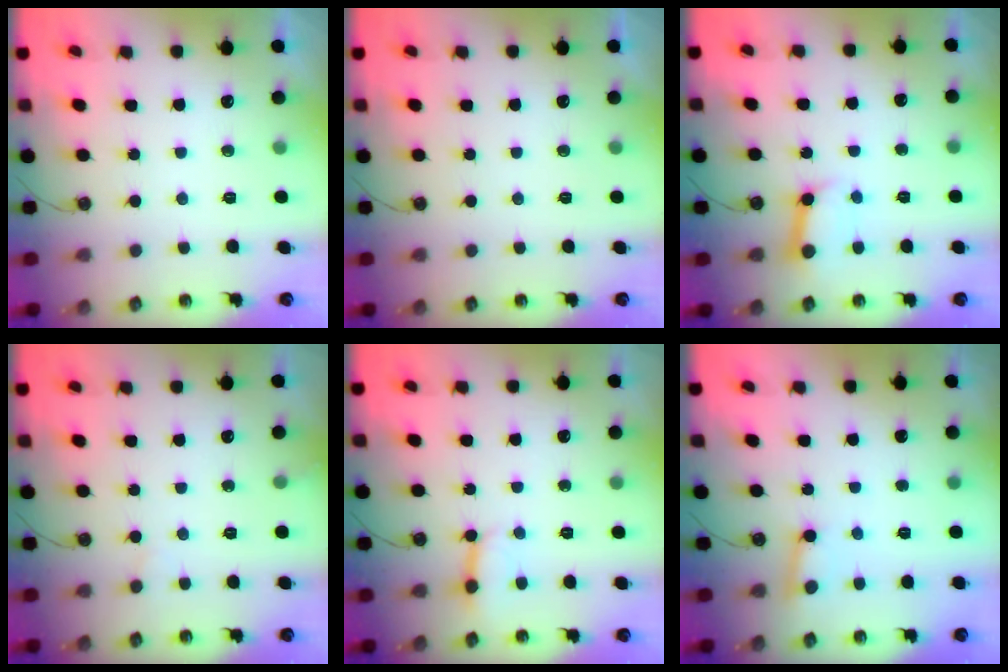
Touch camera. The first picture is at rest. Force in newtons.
{"total": 0.0}
{"total": 7.9, "press": 7.8, "slide": 0.9}
{"total": 4.2, "press": 4.2, "slide": 0.4}
{"total": 3.2, "press": 3.2, "slide": 0.4}
{"total": 3.4, "press": 3.4, "slide": 0.4}